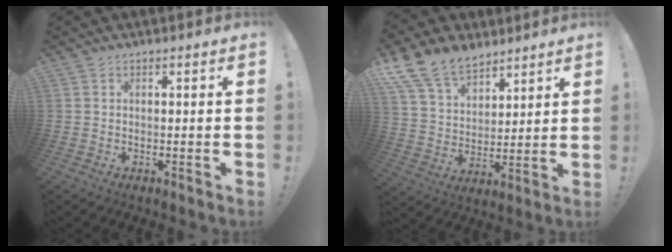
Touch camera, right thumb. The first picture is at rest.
{"total": 15.1, "force": [11.2, 8.4, 5.6], "torque": [-0.107, -0.073, 0.214]}